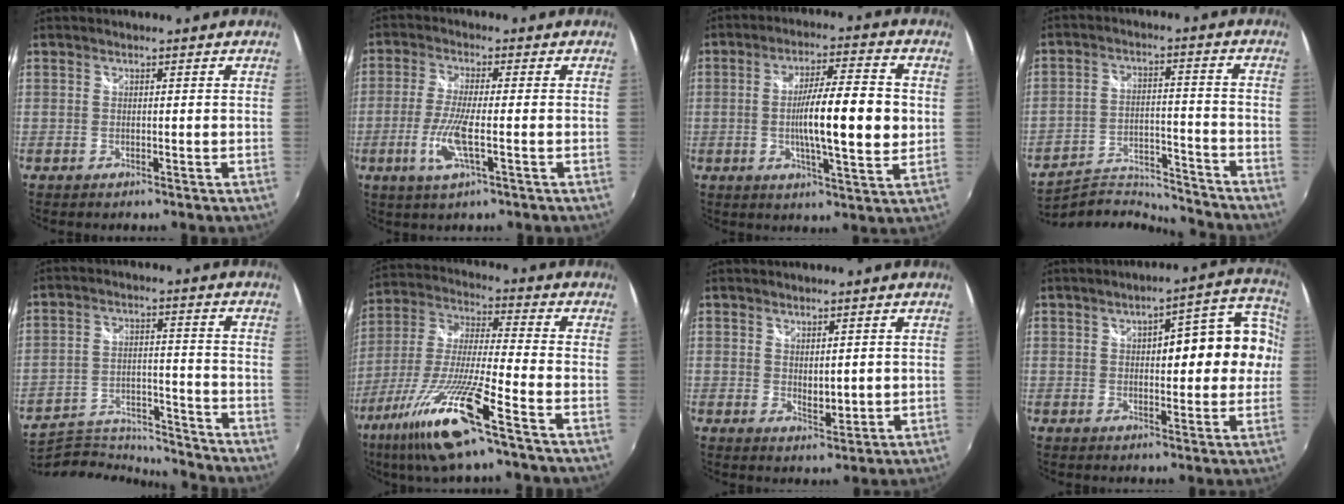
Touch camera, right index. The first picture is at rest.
{"total": 7.1, "force": [-2.3, 1.0, 6.7], "torque": [-0.145, -0.010, -0.046]}
{"total": 12.5, "force": [-0.2, 1.7, 12.4], "torque": [-0.210, -0.004, -0.004]}
{"total": 12.4, "force": [-12.3, 1.3, 0.8], "torque": [-0.033, 0.013, -0.199]}
{"total": 17.6, "force": [-17.0, 2.4, 4.1], "torque": [-0.093, -0.001, -0.271]}
{"total": 16.8, "force": [-9.8, 0.4, 13.6], "torque": [-0.286, -0.031, -0.190]}
{"total": 3.2, "force": [0.9, 1.8, 2.5], "torque": [-0.037, -0.007, 0.020]}
{"total": 12.7, "force": [1.4, 4.8, 11.6], "torque": [-0.161, 0.030, 0.021]}